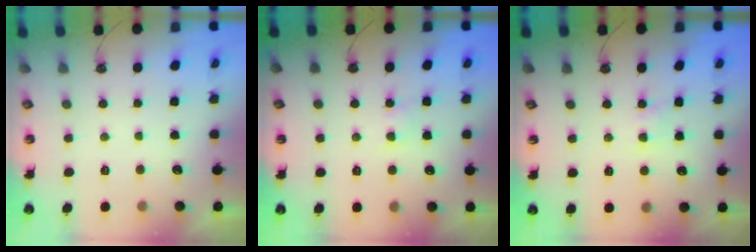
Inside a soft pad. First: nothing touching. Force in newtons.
{"total": 4.1, "press": 4.0, "slide": 0.6}
{"total": 4.4, "press": 4.3, "slide": 0.6}